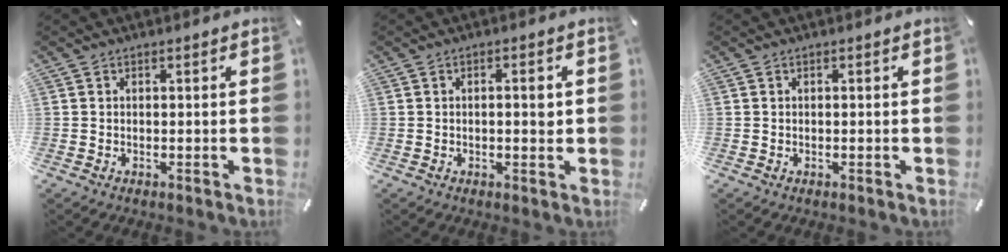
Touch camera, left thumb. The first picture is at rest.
{"total": 3.0, "force": [0.2, 1.1, 2.8], "torque": [-0.037, -0.002, -0.003]}
{"total": 0.0}